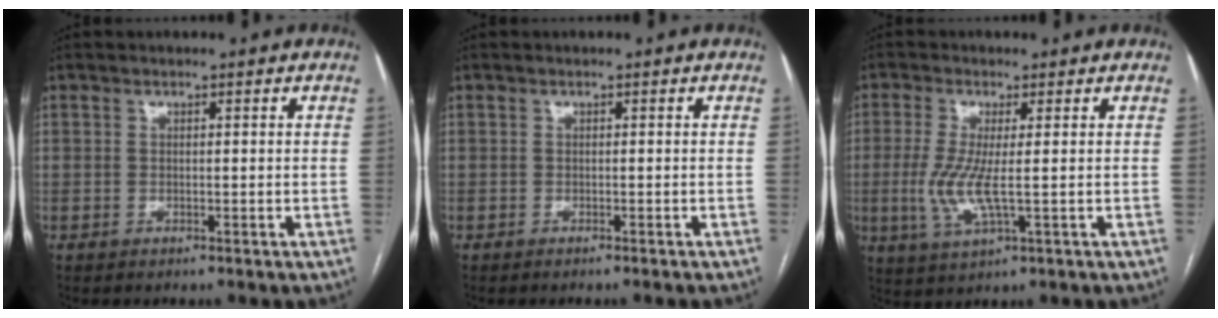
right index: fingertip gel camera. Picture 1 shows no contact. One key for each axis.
{"total": 1.1, "fx": -0.9, "fy": -0.3, "fz": 0.5, "tx": -0.007, "ty": 0.002, "tz": -0.012}
{"total": 6.6, "fx": -0.5, "fy": 0.9, "fz": 6.5, "tx": -0.150, "ty": -0.013, "tz": -0.011}